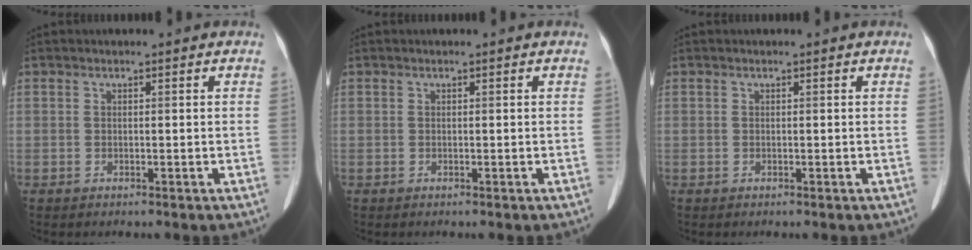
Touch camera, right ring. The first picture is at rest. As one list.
[{"total": 0.0}, {"total": 0.0}]